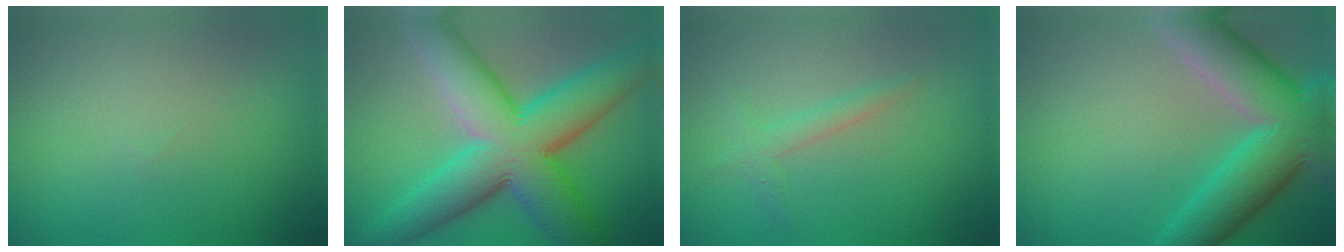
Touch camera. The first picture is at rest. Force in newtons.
{"total": 13.4, "press": 13.4, "slide": 0.3}
{"total": 1.7, "press": 1.7, "slide": 0.1}
{"total": 10.6, "press": 10.6, "slide": 0.7}